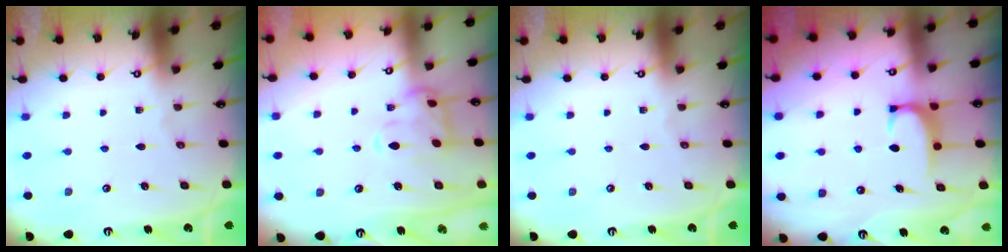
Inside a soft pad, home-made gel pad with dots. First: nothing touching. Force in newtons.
{"total": 2.6, "press": 2.5, "slide": 0.7}
{"total": 0.0}
{"total": 1.6, "press": 1.5, "slide": 0.5}